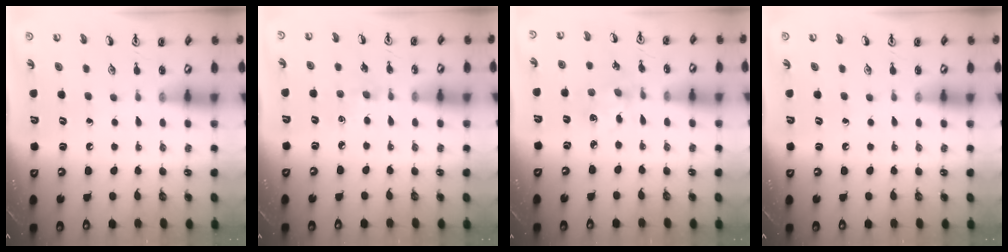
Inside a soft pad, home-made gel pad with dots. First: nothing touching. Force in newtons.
{"total": 2.2, "press": 2.2, "slide": 0.4}
{"total": 3.0, "press": 3.0, "slide": 0.2}
{"total": 0.0}